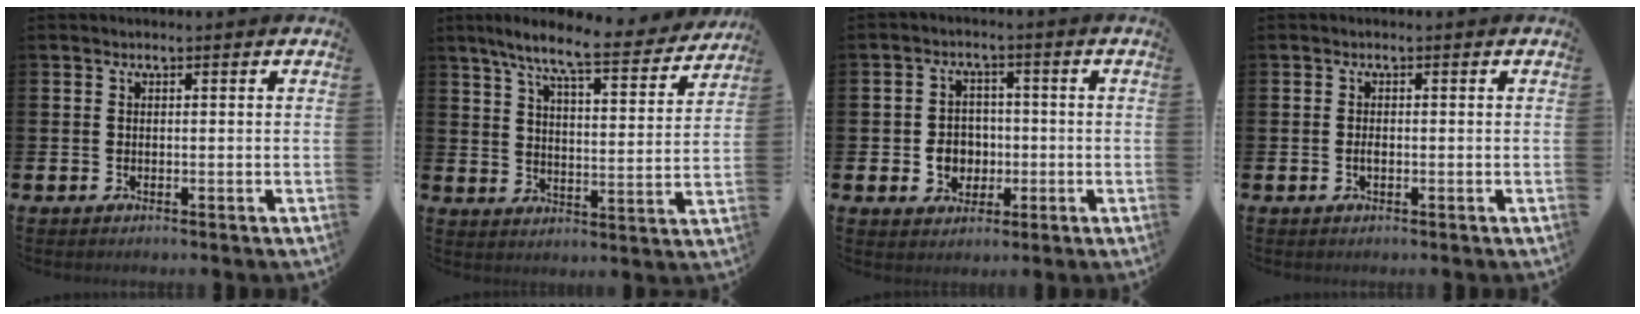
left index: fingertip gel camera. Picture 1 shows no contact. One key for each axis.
{"total": 8.9, "fx": 7.7, "fy": 0.9, "fz": 4.5, "tx": -0.102, "ty": -0.045, "tz": 0.129}
{"total": 4.4, "fx": -0.7, "fy": 4.0, "fz": 1.7, "tx": -0.027, "ty": 0.004, "tz": -0.019}
{"total": 0.9, "fx": -0.2, "fy": 0.4, "fz": 0.8, "tx": -0.015, "ty": 0.000, "tz": -0.006}